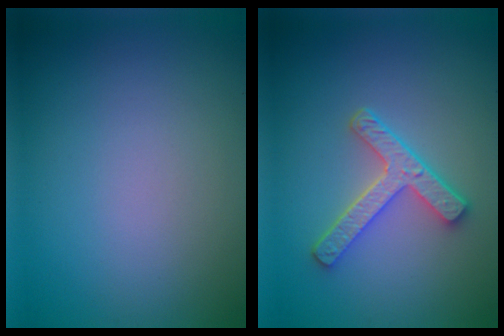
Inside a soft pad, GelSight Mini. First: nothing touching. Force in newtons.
{"total": 3.7, "press": 3.2, "slide": 2.0}